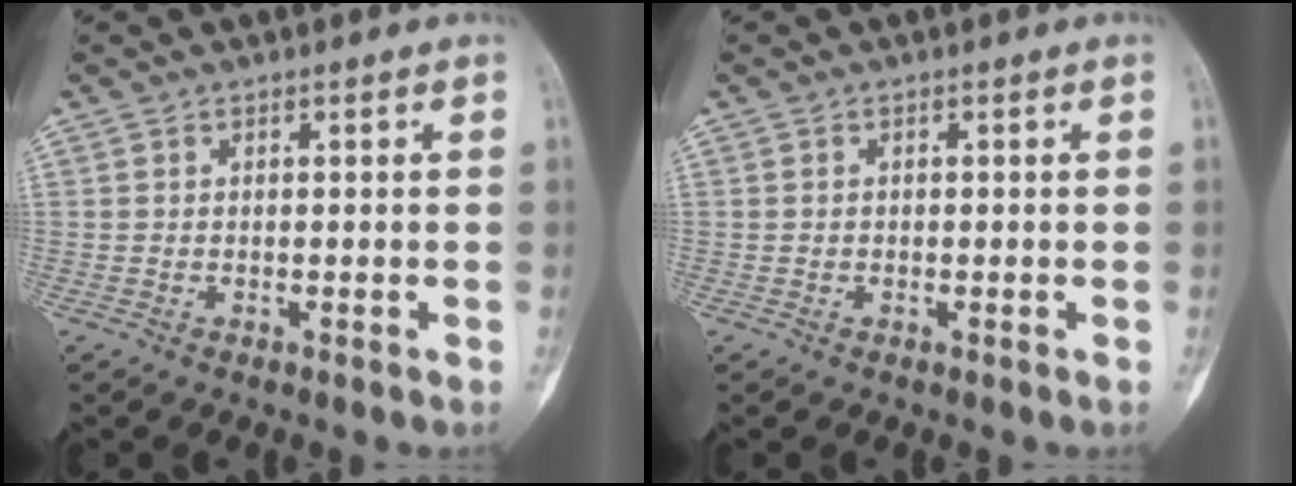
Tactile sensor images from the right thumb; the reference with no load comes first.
{"total": 0.0}